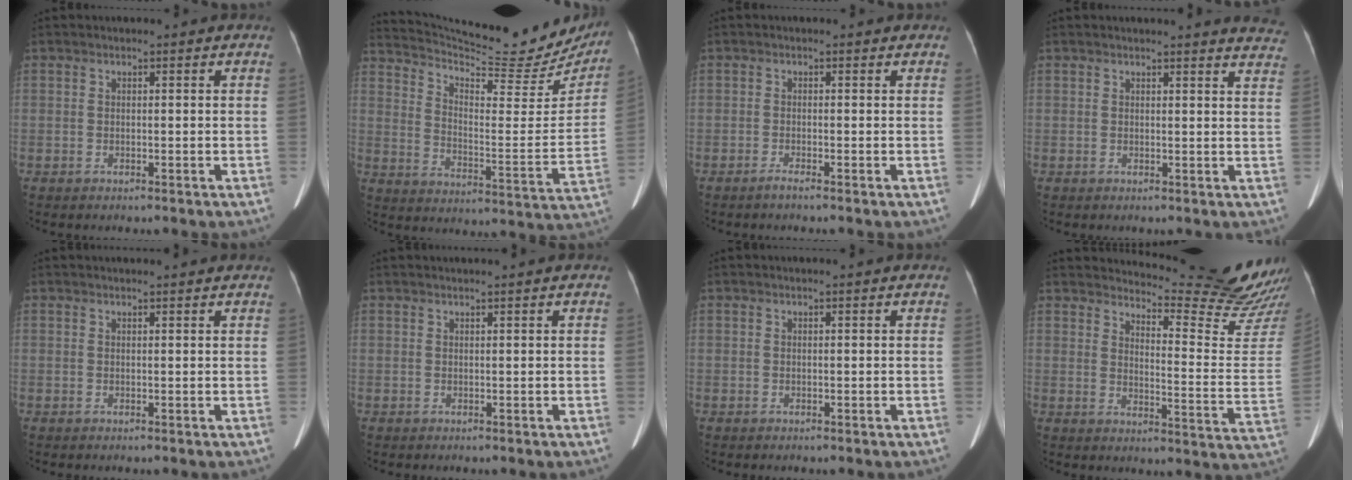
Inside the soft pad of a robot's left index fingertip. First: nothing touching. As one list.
[{"total": 25.1, "force": [23.2, 4.2, 8.5], "torque": [-0.145, -0.080, 0.305]}, {"total": 0.9, "force": [-0.6, 0.0, 0.7], "torque": [-0.016, -0.004, -0.014]}, {"total": 11.9, "force": [11.5, 1.2, 2.9], "torque": [-0.009, -0.062, 0.095]}, {"total": 4.8, "force": [4.5, 0.1, 1.6], "torque": [-0.018, 0.005, 0.044]}, {"total": 2.9, "force": [2.6, -0.5, 1.1], "torque": [-0.011, 0.004, 0.031]}, {"total": 1.6, "force": [1.5, 0.1, 0.6], "torque": [-0.004, 0.001, 0.014]}, {"total": 20.9, "force": [20.0, 0.3, 5.9], "torque": [-0.086, -0.158, 0.226]}]